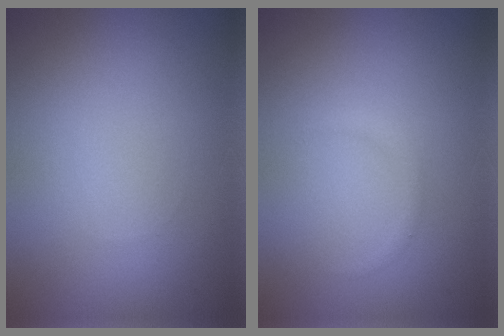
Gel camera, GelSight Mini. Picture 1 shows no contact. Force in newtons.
{"total": 0.7, "press": 0.7, "slide": 0.1}